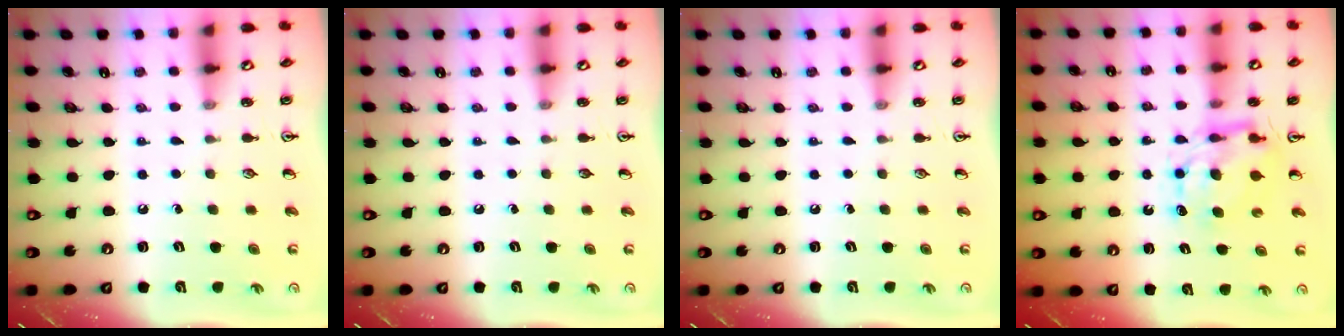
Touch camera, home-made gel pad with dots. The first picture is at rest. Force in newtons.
{"total": 0.0}
{"total": 0.0}
{"total": 7.9, "press": 7.9, "slide": 0.7}